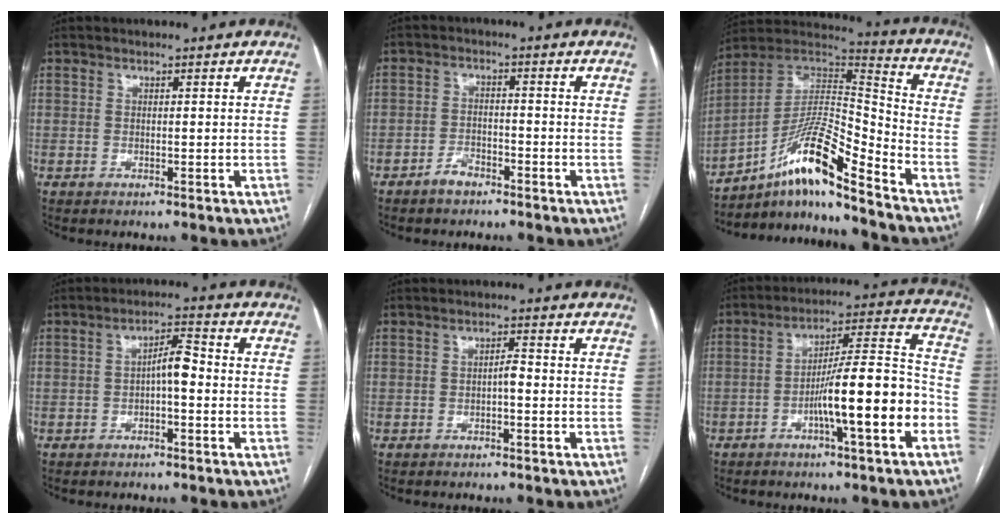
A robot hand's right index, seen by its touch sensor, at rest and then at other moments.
{"total": 3.0, "force": [-2.3, 1.6, 1.0], "torque": [-0.015, 0.007, -0.041]}
{"total": 15.2, "force": [-10.3, 1.0, 11.1], "torque": [-0.199, 0.023, -0.181]}
{"total": 4.2, "force": [-0.6, 1.2, 4.0], "torque": [-0.064, 0.018, -0.011]}
{"total": 1.6, "force": [-0.4, 0.5, 1.5], "torque": [-0.022, 0.004, -0.010]}
{"total": 14.2, "force": [-5.1, 0.8, 13.2], "torque": [-0.206, 0.016, -0.080]}